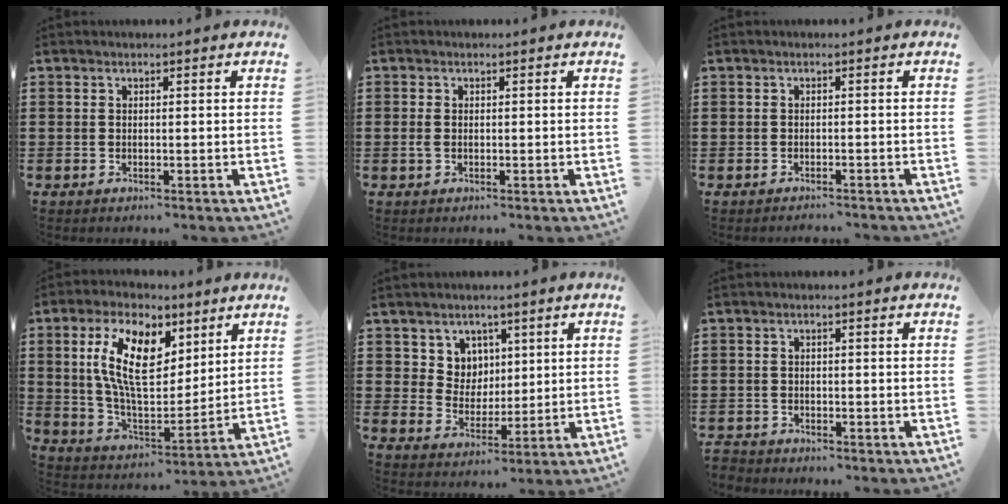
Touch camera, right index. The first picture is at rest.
{"total": 1.2, "force": [-0.1, 0.6, 1.1], "torque": [-0.037, -0.002, -0.008]}
{"total": 1.1, "force": [-1.1, 0.0, -0.1], "torque": [-0.002, 0.001, -0.025]}
{"total": 12.4, "force": [5.5, 6.2, 9.2], "torque": [-0.180, 0.003, 0.102]}
{"total": 5.4, "force": [2.8, 4.6, 0.5], "torque": [-0.029, 0.004, 0.051]}
{"total": 1.5, "force": [-1.4, 0.5, -0.1], "torque": [-0.004, 0.002, -0.033]}